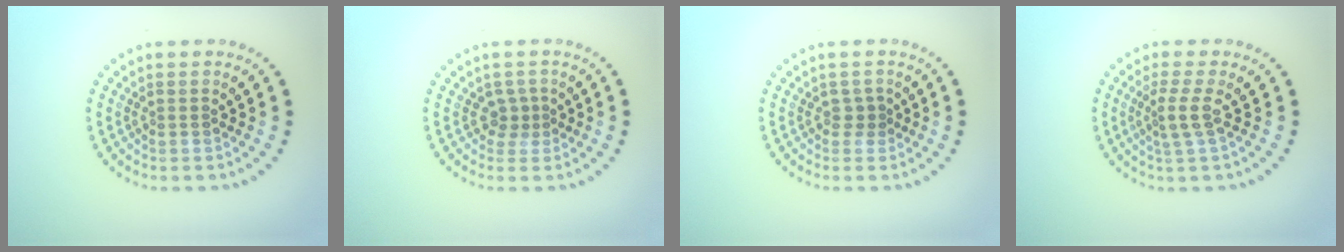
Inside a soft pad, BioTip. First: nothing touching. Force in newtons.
{"total": 1.4, "press": 1.1, "slide": 0.9}
{"total": 0.9, "press": 0.8, "slide": 0.5}
{"total": 2.3, "press": 1.5, "slide": 1.7}